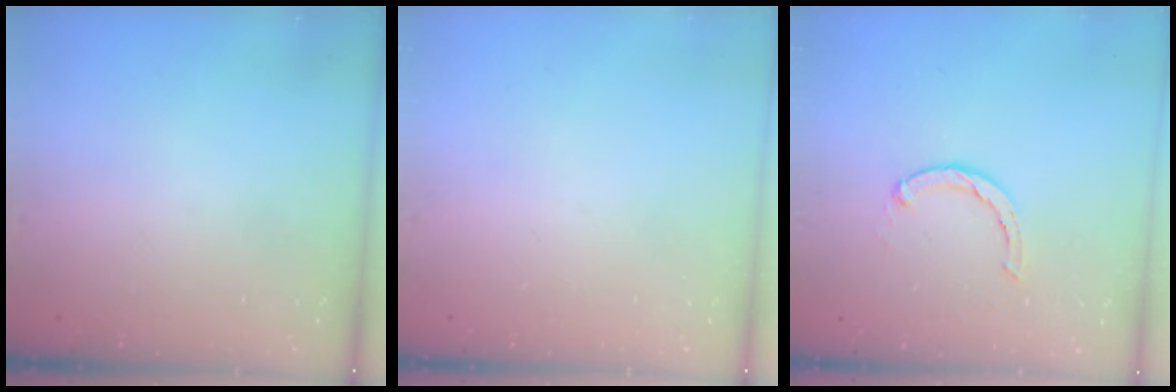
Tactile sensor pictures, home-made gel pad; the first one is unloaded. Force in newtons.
{"total": 0.0}
{"total": 2.4, "press": 2.4, "slide": 0.4}